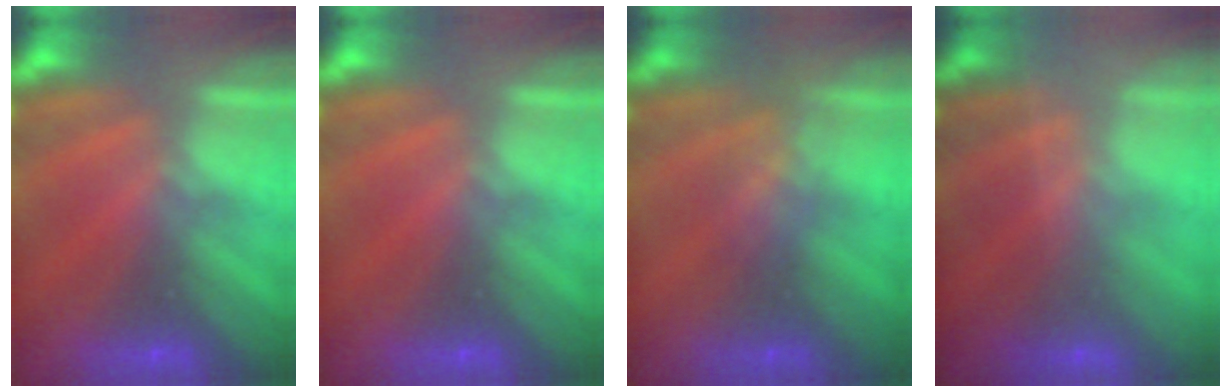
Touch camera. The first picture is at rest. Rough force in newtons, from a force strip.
{"total": 0.0}
{"total": 2.7}
{"total": 1.7}